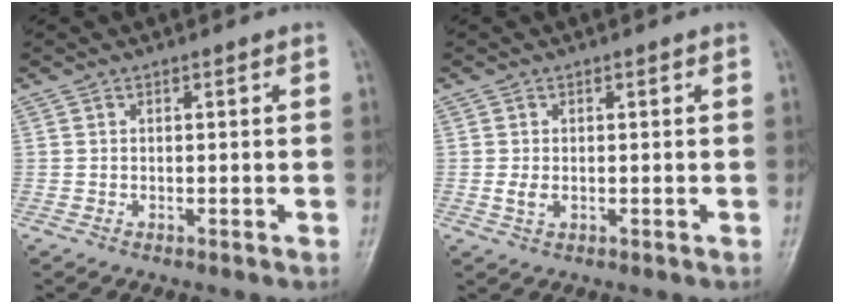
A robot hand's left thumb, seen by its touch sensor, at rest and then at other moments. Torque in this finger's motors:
{"motor_torque": [-0.22, 0.20, 0.09, -0.06, 0.02]}